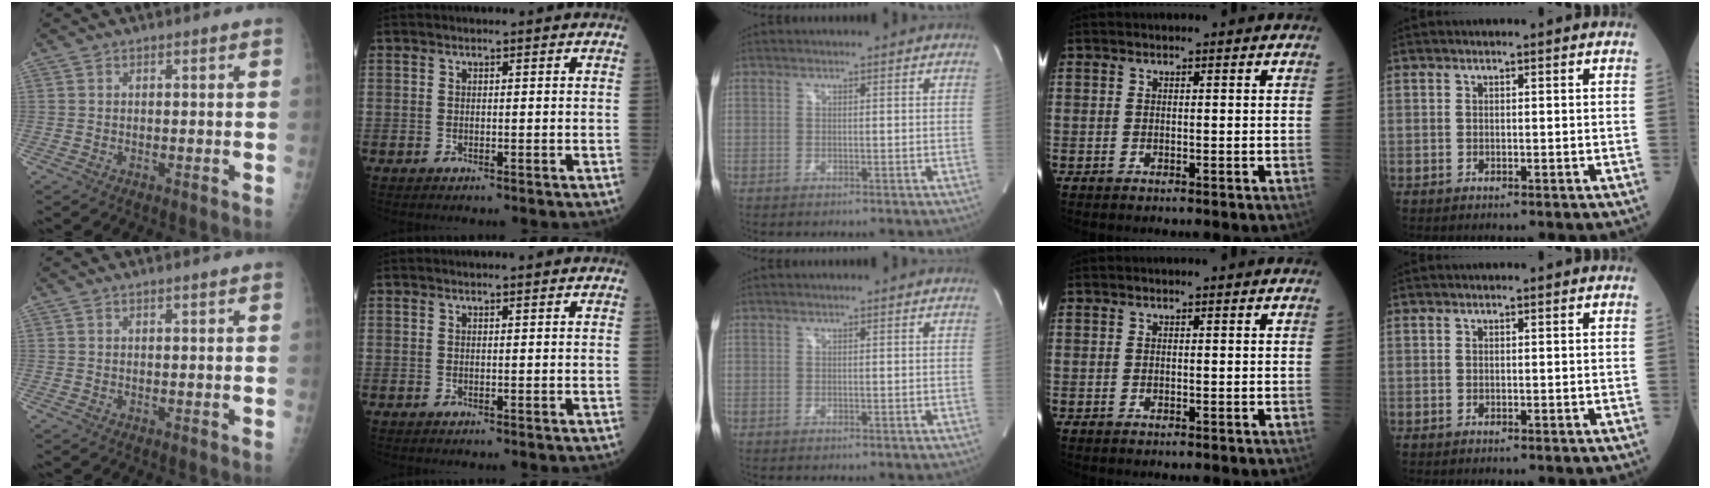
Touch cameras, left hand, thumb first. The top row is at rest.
{"thumb": {"total": 1.1, "force": [0.9, 0.0, 0.6], "torque": [-0.005, 0.001, 0.014]}, "index": {"total": 1.7, "force": [1.6, 0.0, 0.6], "torque": [-0.011, 0.007, 0.021]}}